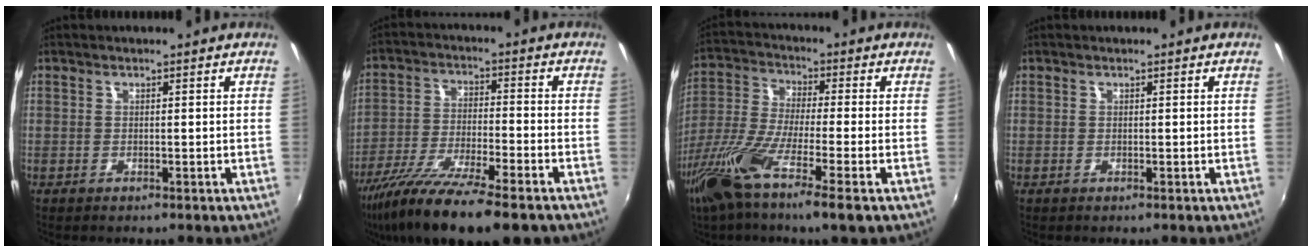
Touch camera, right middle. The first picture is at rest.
{"total": 17.0, "force": [-12.6, 2.7, 11.1], "torque": [-0.220, -0.044, -0.224]}
{"total": 14.2, "force": [-7.6, 1.9, 11.8], "torque": [-0.254, -0.032, -0.156]}
{"total": 0.0}